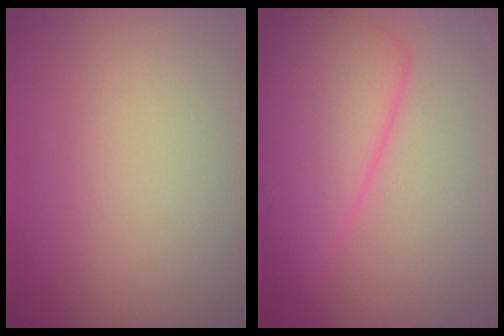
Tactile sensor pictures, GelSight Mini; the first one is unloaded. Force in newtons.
{"total": 6.1, "press": 6.1, "slide": 0.4}